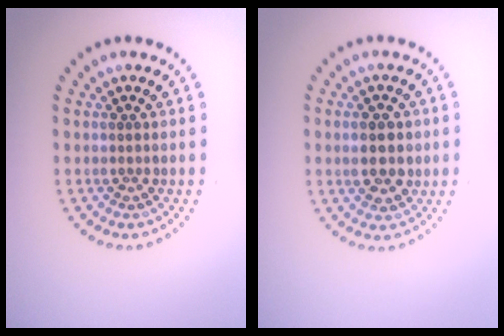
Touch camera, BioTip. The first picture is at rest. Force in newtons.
{"total": 2.9, "press": 2.9, "slide": 0.2}